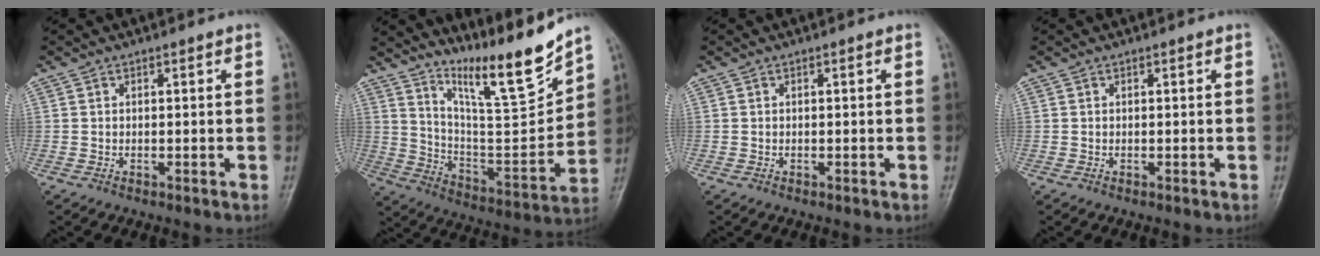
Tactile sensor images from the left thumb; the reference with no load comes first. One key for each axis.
{"total": 16.3, "fx": 13.4, "fy": 1.5, "fz": 9.1, "tx": -0.121, "ty": -0.097, "tz": 0.241}
{"total": 0.0}
{"total": 0.0}